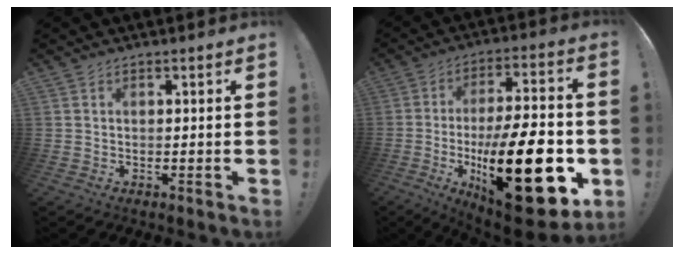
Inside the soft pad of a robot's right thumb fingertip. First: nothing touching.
{"total": 32.1, "force": [-6.8, 11.6, 29.2], "torque": [-0.469, 0.029, -0.094]}